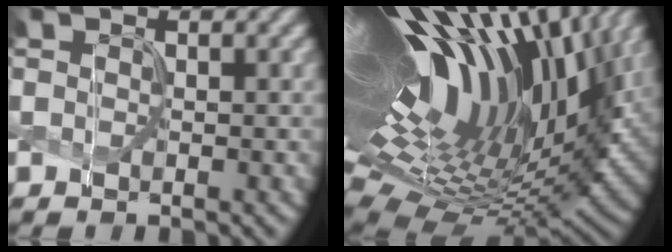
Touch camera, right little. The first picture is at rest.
{"total": 21.3, "force": [6.0, 9.2, 18.3], "torque": [-0.293, 0.026, 0.089]}